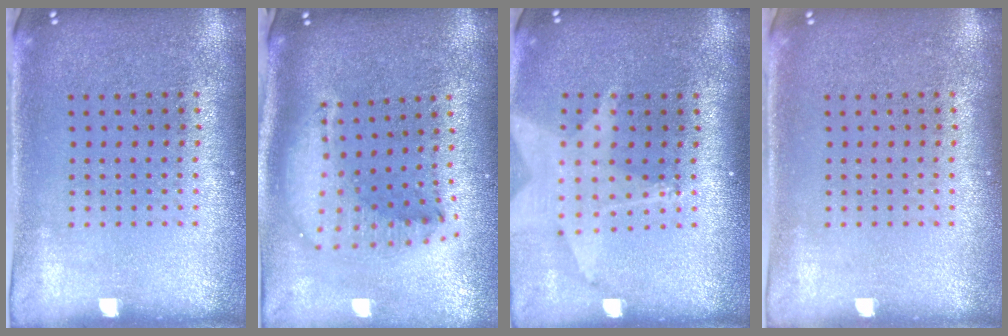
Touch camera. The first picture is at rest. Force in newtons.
{"total": 2.0, "press": 1.6, "slide": 1.2}
{"total": 1.8, "press": 1.5, "slide": 1.0}
{"total": 0.0}